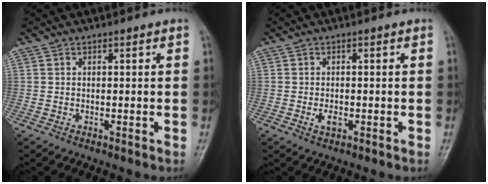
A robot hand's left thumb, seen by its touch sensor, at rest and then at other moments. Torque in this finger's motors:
{"motor_torque": [-0.04, 0.07, 0.06, 0.01, 0.00]}